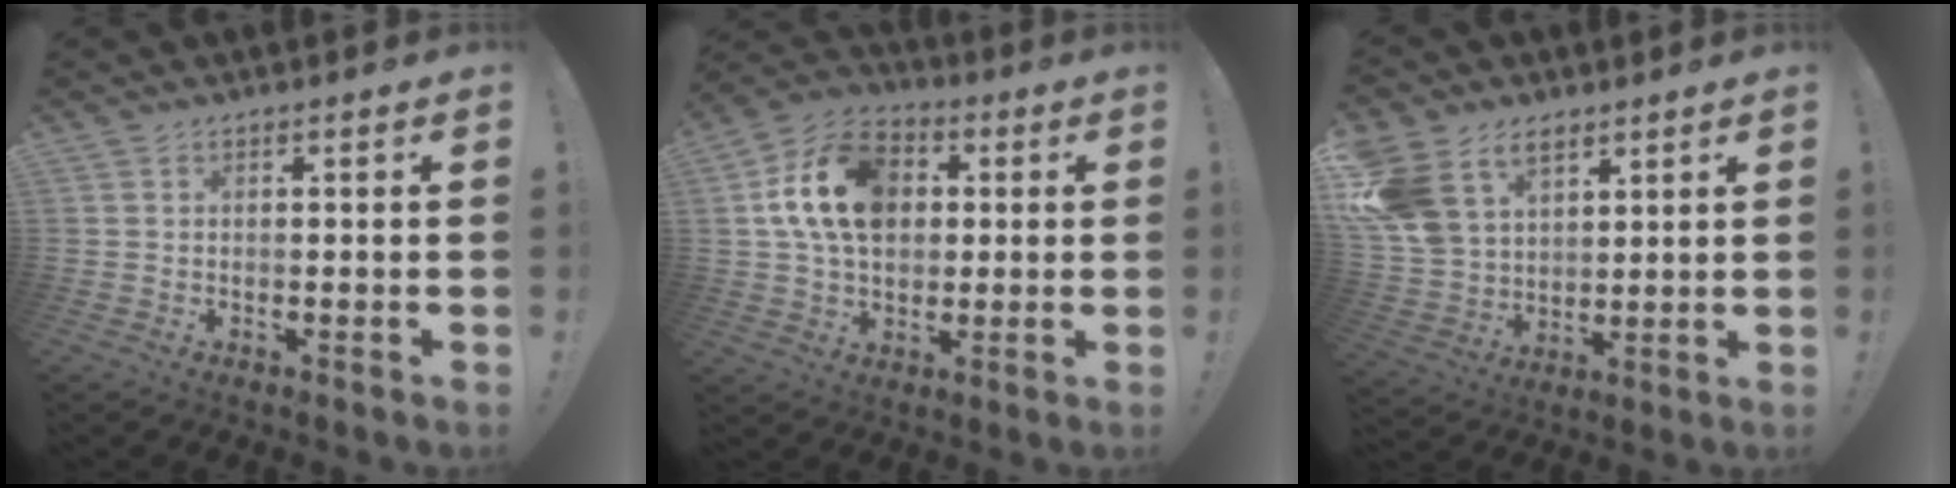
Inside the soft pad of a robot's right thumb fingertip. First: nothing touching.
{"total": 17.7, "force": [3.7, 13.0, 11.4], "torque": [-0.194, 0.004, 0.073]}
{"total": 15.0, "force": [8.3, 10.5, 6.8], "torque": [-0.133, -0.047, 0.165]}